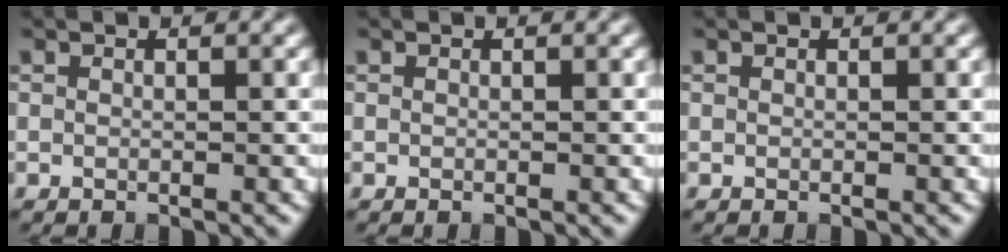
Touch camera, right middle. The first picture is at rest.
{"total": 0.0}
{"total": 0.0}